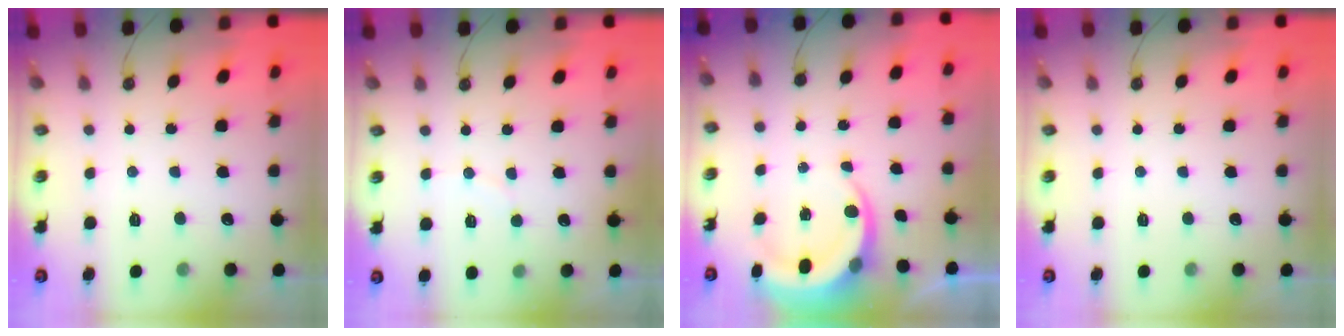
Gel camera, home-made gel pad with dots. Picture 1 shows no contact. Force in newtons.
{"total": 3.2, "press": 3.2, "slide": 0.3}
{"total": 5.7, "press": 5.6, "slide": 0.7}
{"total": 0.0}